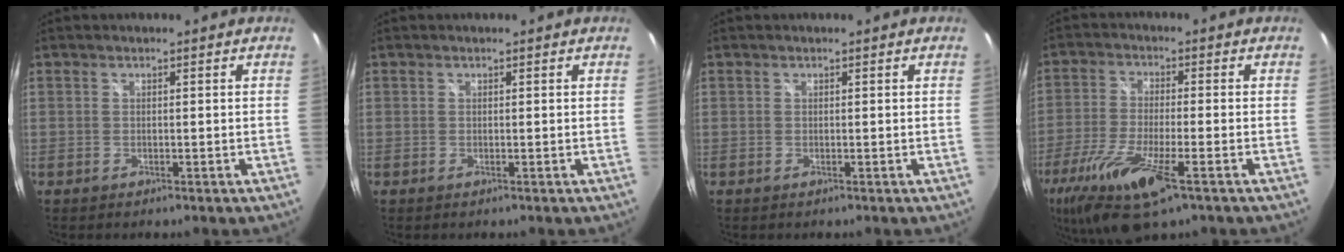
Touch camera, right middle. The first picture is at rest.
{"total": 0.0}
{"total": 0.0}
{"total": 14.5, "force": [-8.0, 3.4, 11.6], "torque": [-0.246, -0.046, -0.150]}